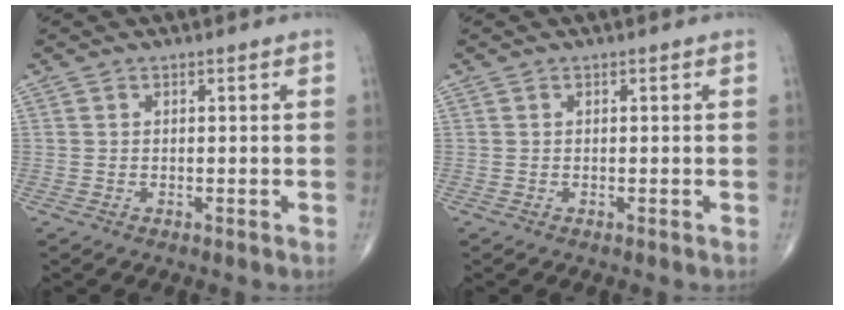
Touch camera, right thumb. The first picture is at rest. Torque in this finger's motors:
{"motor_torque": [0.05, 0.50, -0.32, -0.25, 0.03]}